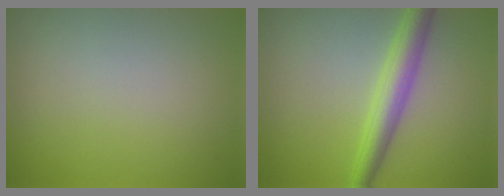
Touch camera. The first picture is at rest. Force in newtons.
{"total": 4.1, "press": 4.1, "slide": 0.0}